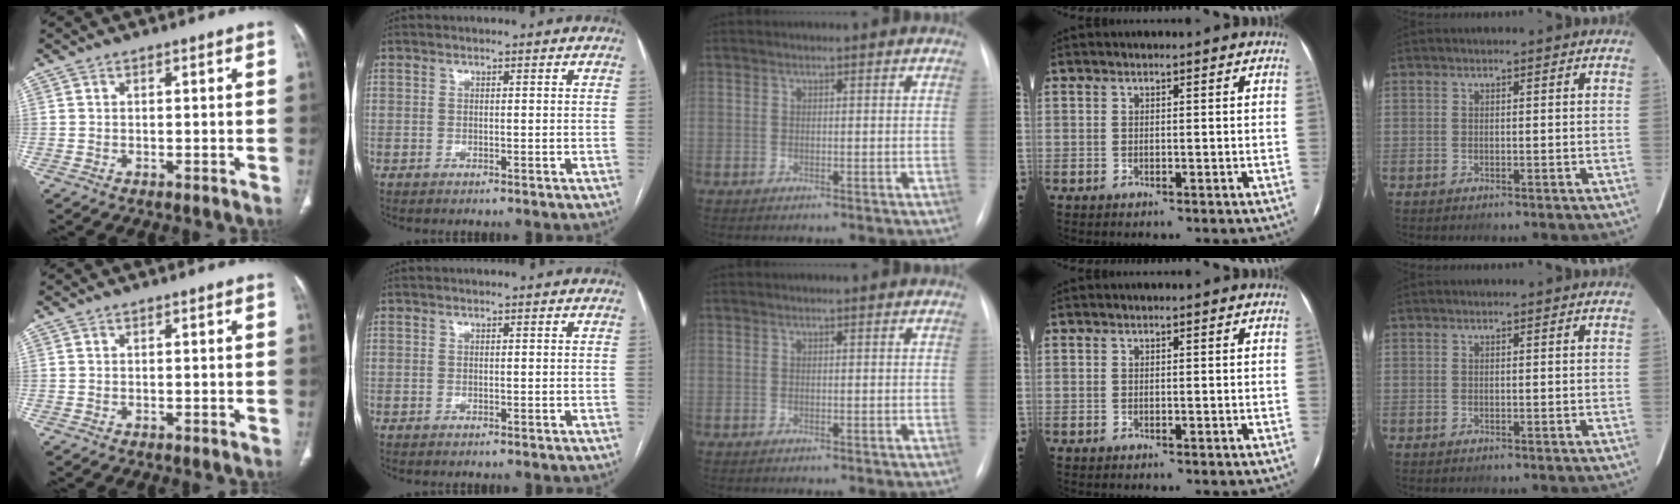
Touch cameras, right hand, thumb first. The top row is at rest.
{}